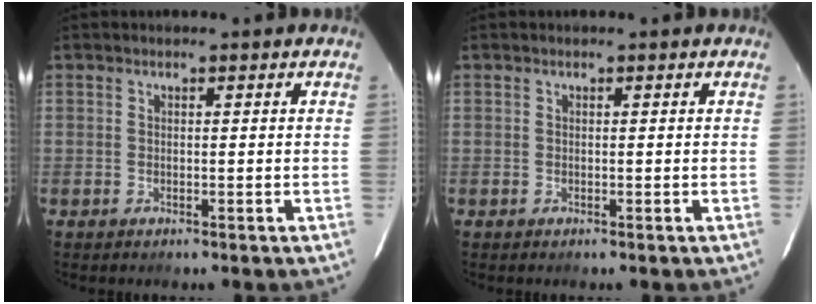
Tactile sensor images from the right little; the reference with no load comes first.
{"total": 0.0}